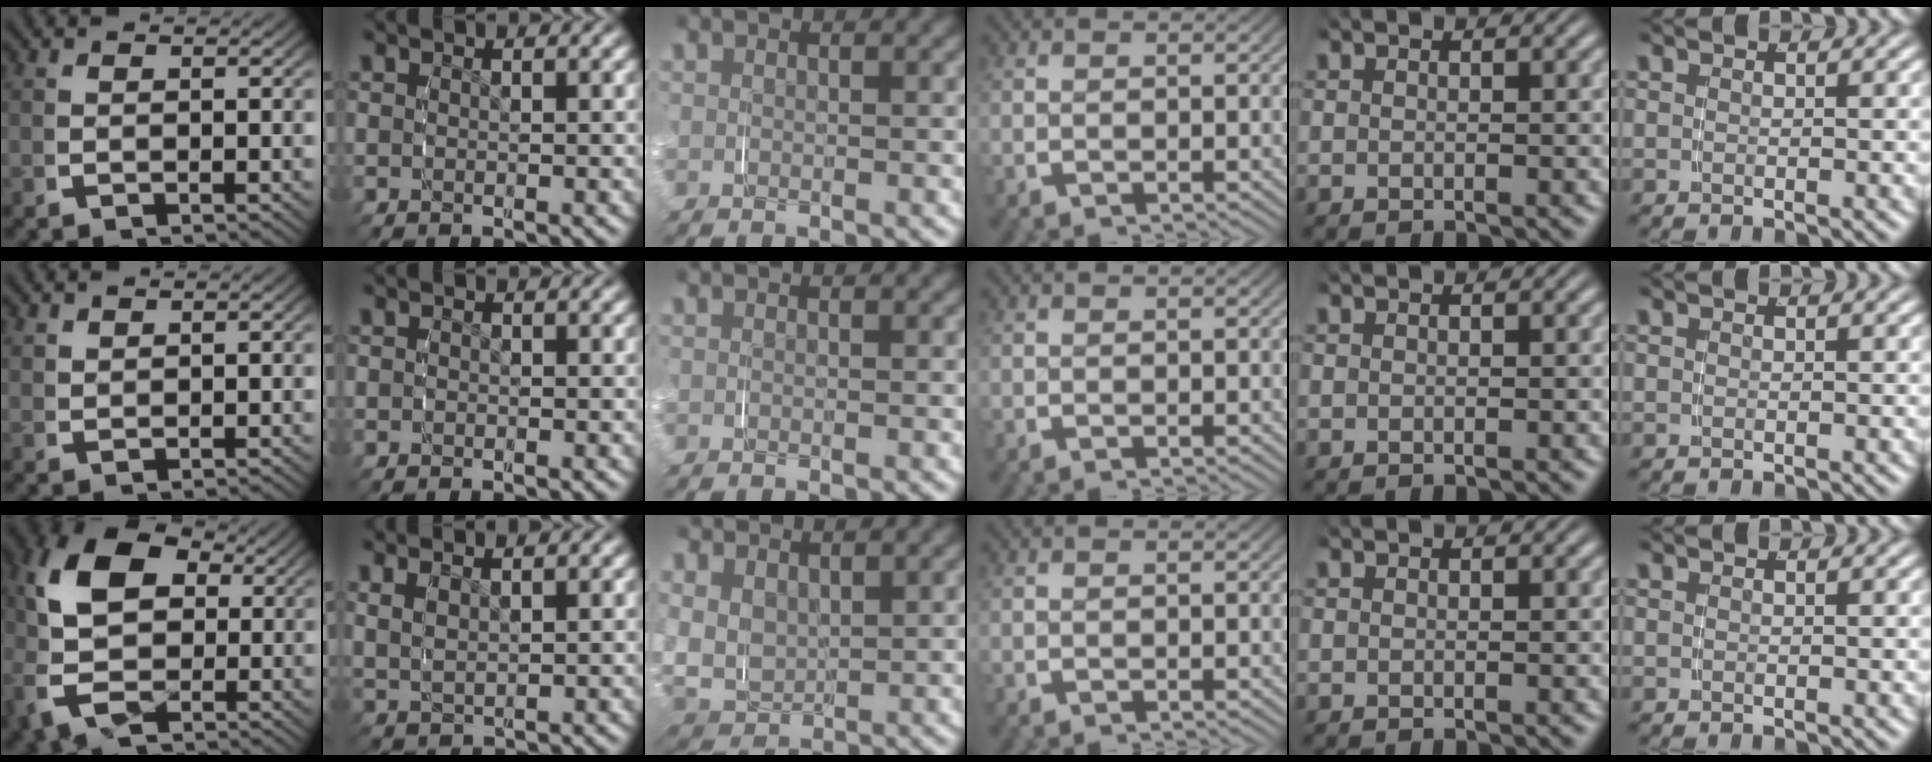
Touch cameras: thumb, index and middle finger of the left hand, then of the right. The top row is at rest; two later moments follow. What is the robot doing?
{"motion": "grasp_and_lifting", "object": "jacket"}